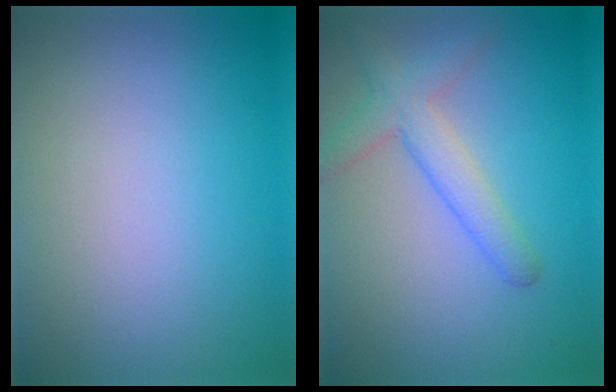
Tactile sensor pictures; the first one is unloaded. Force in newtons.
{"total": 3.5, "press": 3.5, "slide": 0.2}